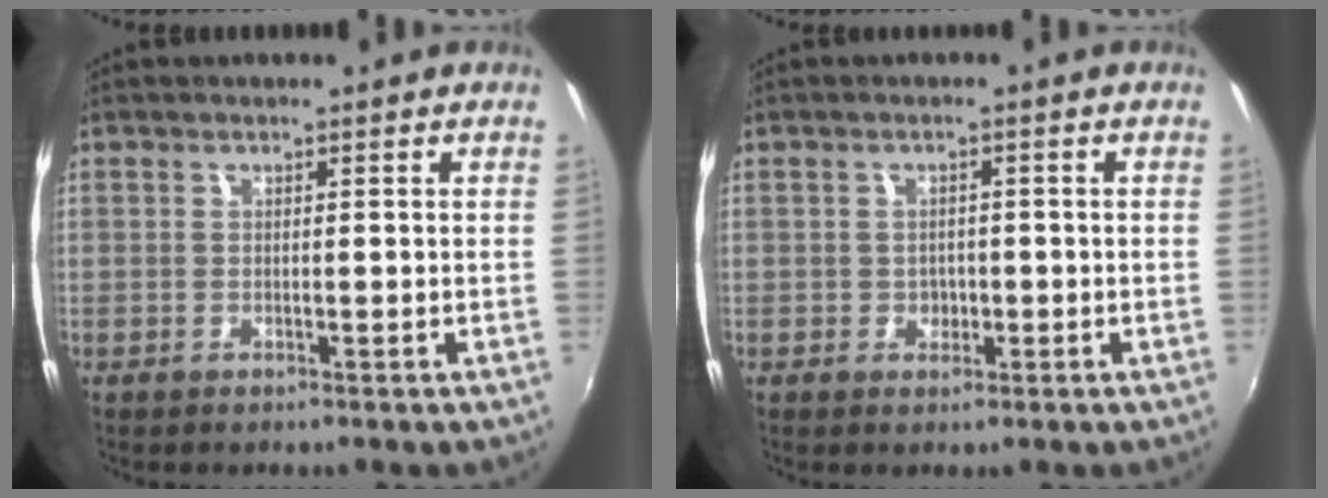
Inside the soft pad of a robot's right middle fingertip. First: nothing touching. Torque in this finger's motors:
{"motor_torque": [0.40, -0.31, 0.00, 0.00]}